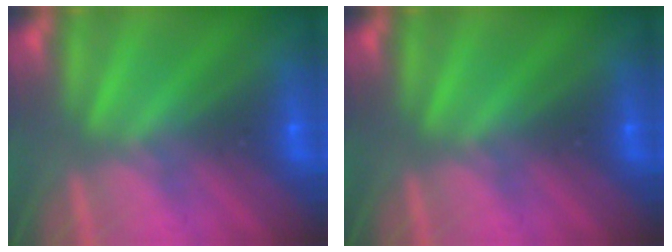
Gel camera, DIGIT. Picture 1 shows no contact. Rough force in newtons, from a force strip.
{"total": 0.0}